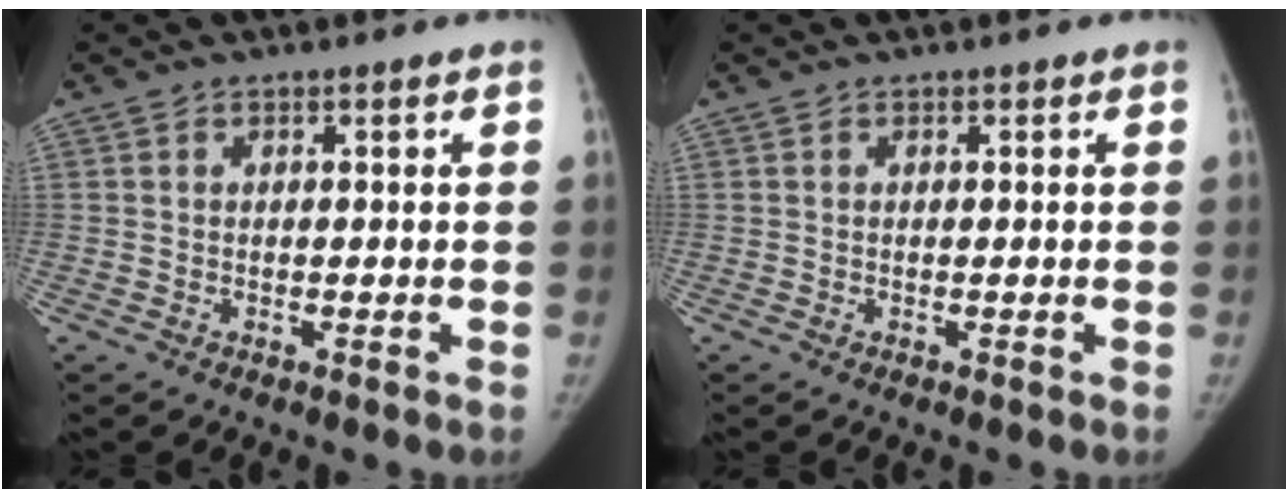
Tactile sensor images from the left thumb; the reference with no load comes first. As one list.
[{"total": 0.0}]